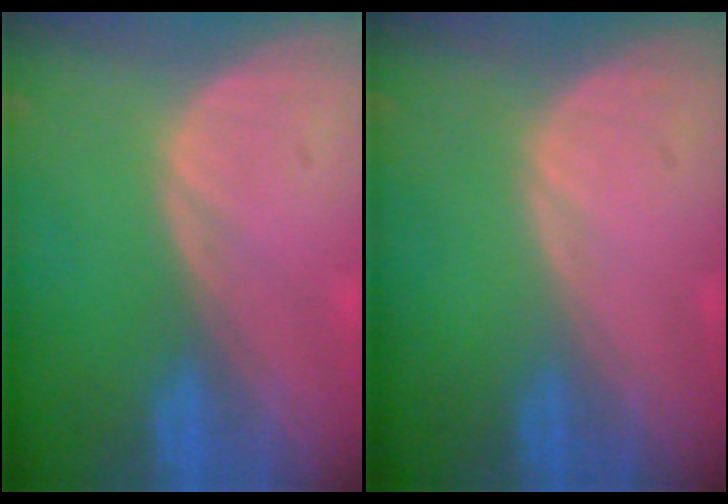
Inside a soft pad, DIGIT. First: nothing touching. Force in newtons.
{"total": 0.0}